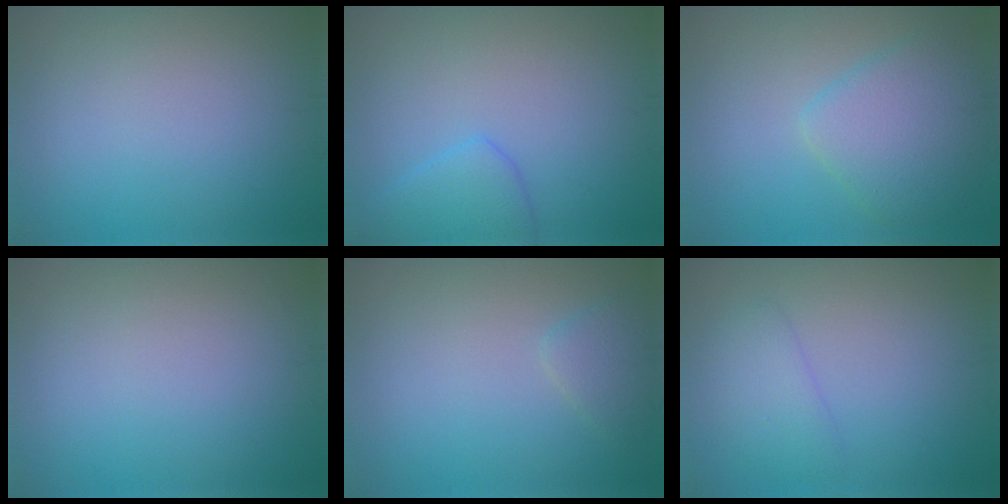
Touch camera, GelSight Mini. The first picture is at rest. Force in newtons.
{"total": 2.8, "press": 2.7, "slide": 0.2}
{"total": 4.6, "press": 4.6, "slide": 0.2}
{"total": 0.0}
{"total": 1.7, "press": 1.7, "slide": 0.2}
{"total": 2.2, "press": 2.2, "slide": 0.1}